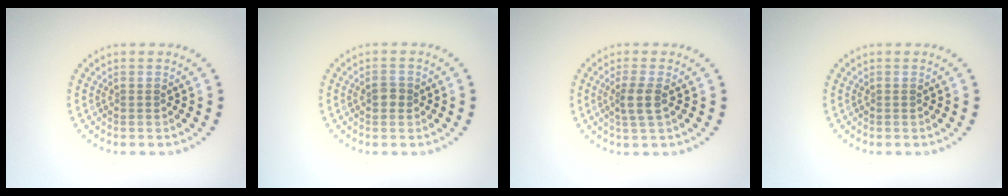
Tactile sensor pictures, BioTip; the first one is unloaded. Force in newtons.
{"total": 1.3, "press": 1.3, "slide": 0.1}
{"total": 2.2, "press": 1.8, "slide": 1.3}
{"total": 0.0}